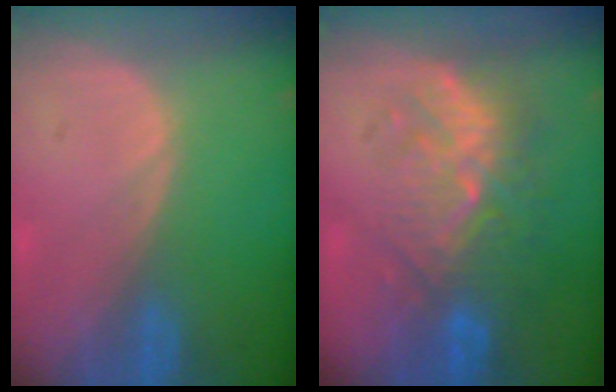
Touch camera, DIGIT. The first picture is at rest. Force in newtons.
{"total": 9.4, "press": 9.0, "slide": 2.7}